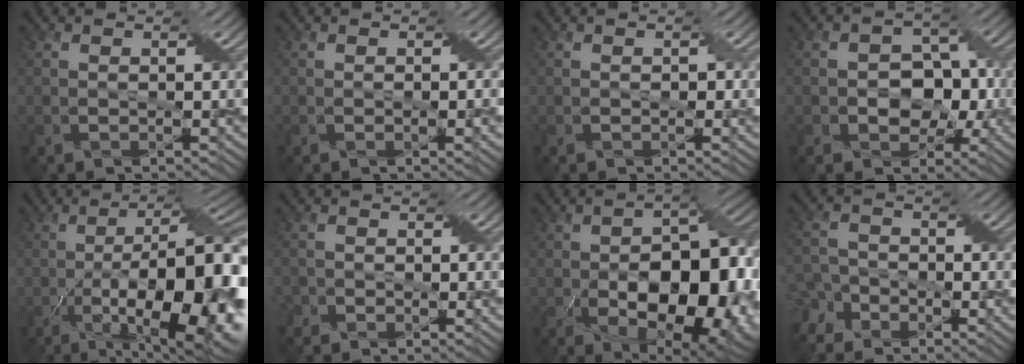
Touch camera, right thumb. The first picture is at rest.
{"total": 2.2, "force": [-0.4, 0.5, 2.1], "torque": [-0.032, -0.001, -0.005]}
{"total": 0.8, "force": [-0.1, 0.7, 0.3], "torque": [-0.001, 0.000, -0.002]}
{"total": 5.8, "force": [-1.3, 4.6, 3.4], "torque": [-0.044, 0.004, -0.030]}
{"total": 20.0, "force": [-5.9, 7.2, 17.7], "torque": [-0.247, -0.005, -0.095]}
{"total": 2.6, "force": [-1.9, 1.2, 1.3], "torque": [-0.022, -0.005, -0.036]}
{"total": 15.1, "force": [-3.8, 8.9, 11.7], "torque": [-0.152, -0.037, -0.044]}
{"total": 5.2, "force": [-3.8, 3.1, 1.7], "torque": [-0.035, -0.004, -0.083]}